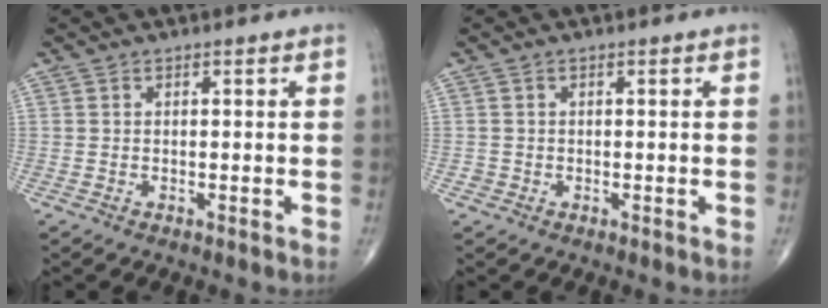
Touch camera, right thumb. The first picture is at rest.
{"total": 0.8, "force": [-0.2, 0.8, 0.0], "torque": [0.009, 0.004, -0.005]}